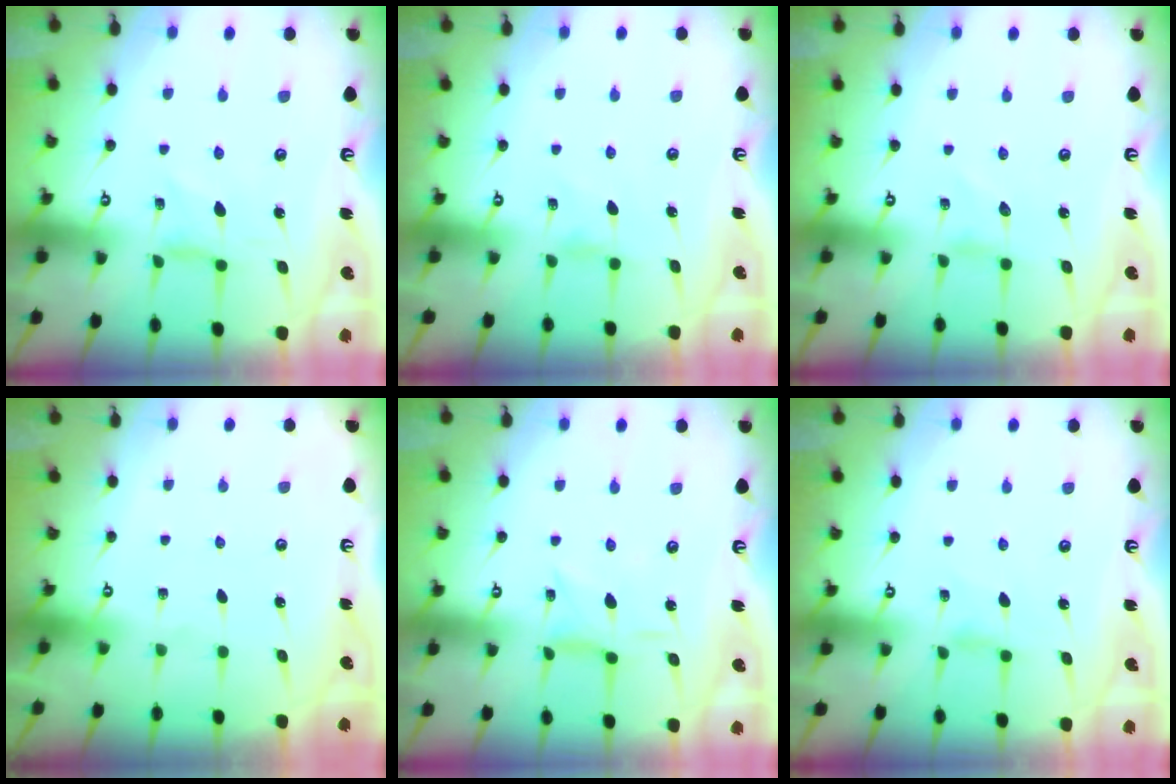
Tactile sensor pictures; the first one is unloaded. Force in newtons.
{"total": 1.3, "press": 1.3, "slide": 0.4}
{"total": 0.0}
{"total": 0.0}
{"total": 2.0, "press": 2.0, "slide": 0.3}
{"total": 2.2, "press": 2.2, "slide": 0.3}